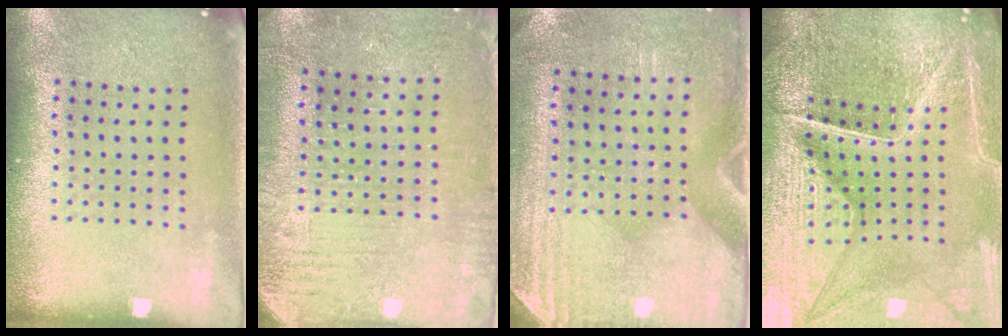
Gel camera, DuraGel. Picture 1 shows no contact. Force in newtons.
{"total": 3.1, "press": 2.8, "slide": 1.3}
{"total": 2.9, "press": 2.5, "slide": 1.4}
{"total": 5.8, "press": 5.4, "slide": 2.1}